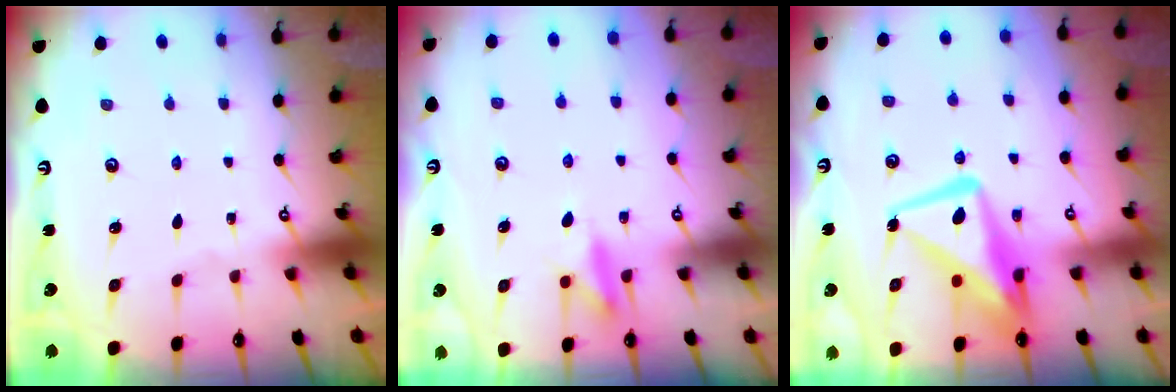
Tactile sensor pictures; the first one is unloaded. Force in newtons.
{"total": 9.1, "press": 9.1, "slide": 1.2}
{"total": 13.2, "press": 13.1, "slide": 1.4}